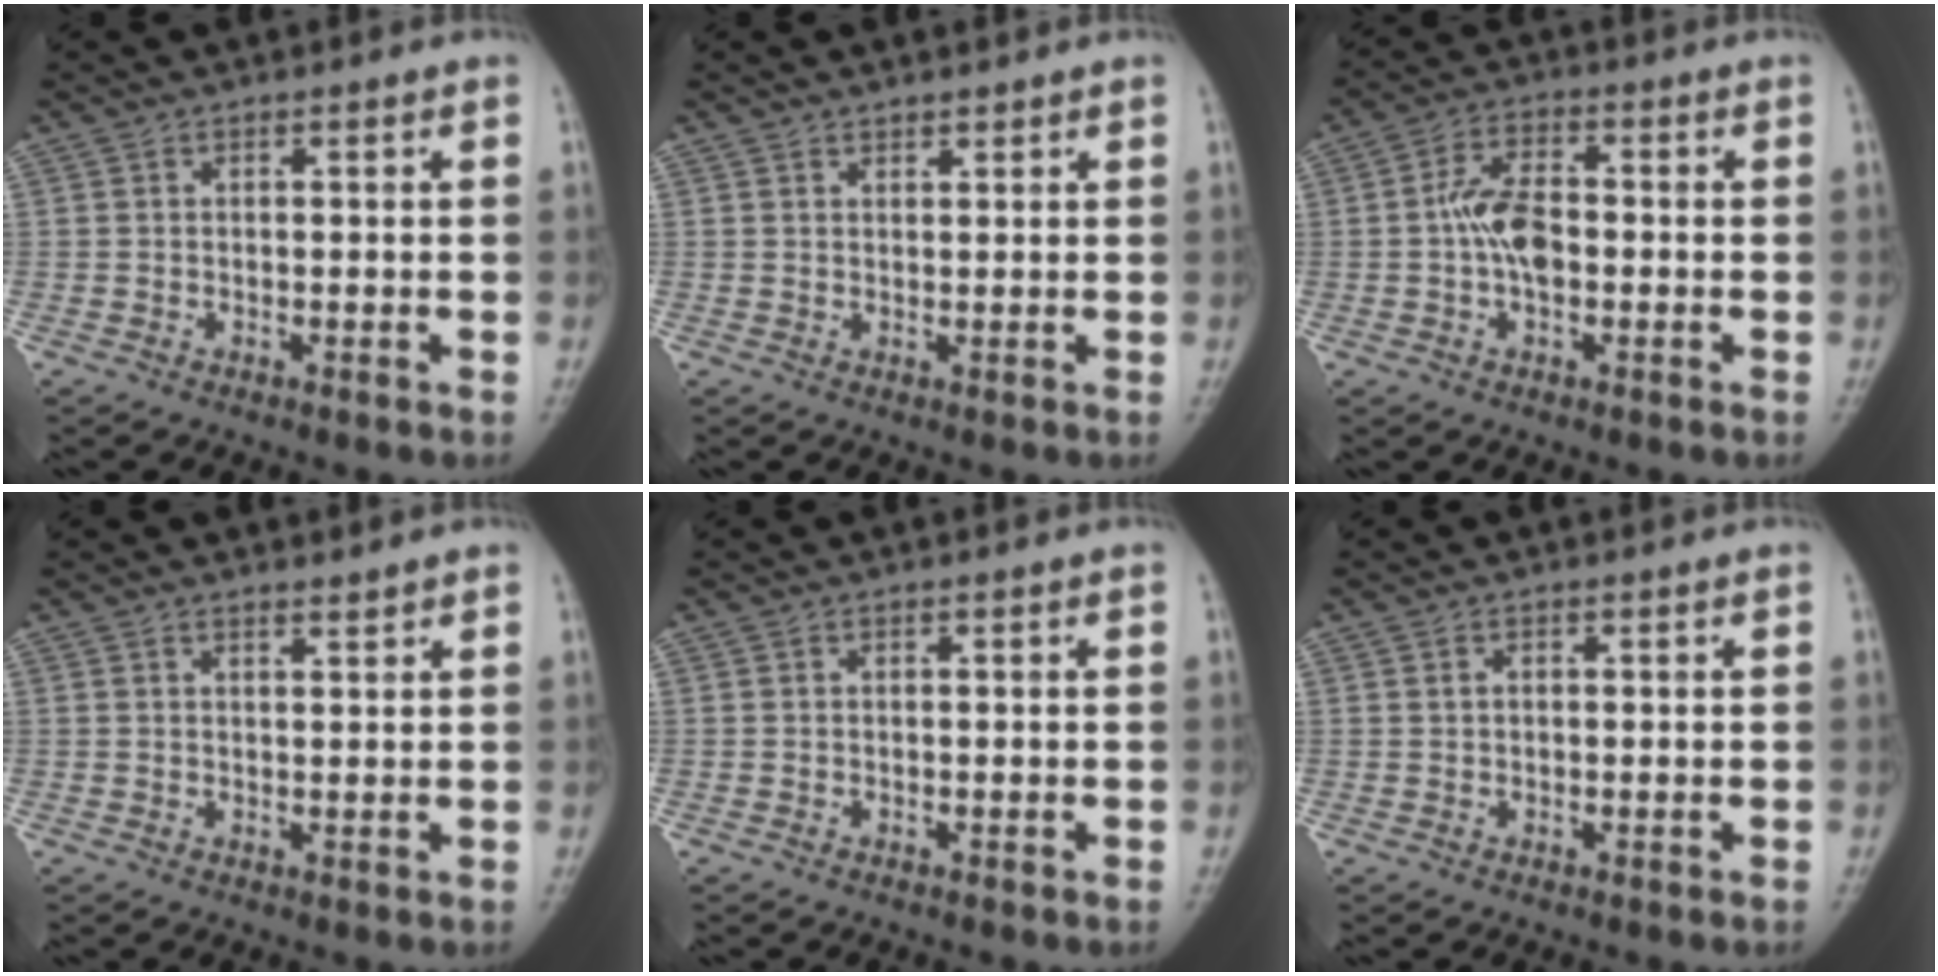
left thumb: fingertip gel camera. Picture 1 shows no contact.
{"total": 1.3, "force": [1.2, 0.5, 0.3], "torque": [0.005, -0.007, 0.016]}
{"total": 7.1, "force": [-0.6, 4.1, 5.7], "torque": [-0.100, 0.017, -0.020]}
{"total": 1.4, "force": [1.2, 0.3, 0.5], "torque": [-0.004, -0.011, 0.021]}
{"total": 0.0}
{"total": 0.7, "force": [0.2, 0.5, 0.4], "torque": [-0.006, 0.000, 0.005]}